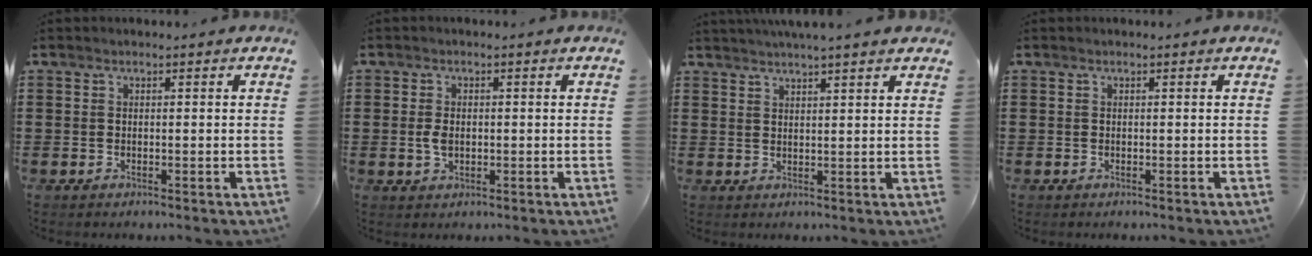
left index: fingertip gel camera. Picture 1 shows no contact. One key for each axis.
{"total": 2.5, "fx": -0.1, "fy": 1.5, "fz": 2.0, "tx": -0.049, "ty": 0.000, "tz": -0.004}
{"total": 2.7, "fx": 2.5, "fy": -0.4, "fz": 0.8, "tx": -0.023, "ty": -0.004, "tz": 0.048}
{"total": 0.0}